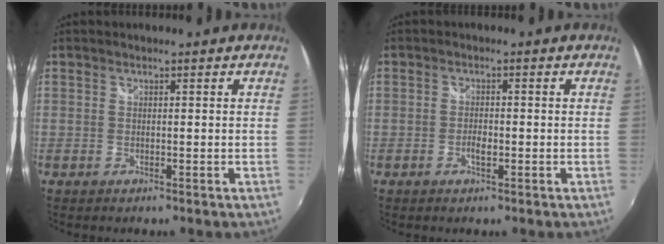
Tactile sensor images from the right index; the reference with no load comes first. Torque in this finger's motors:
{"motor_torque": [0.03, -0.02, 0.06, 0.01]}